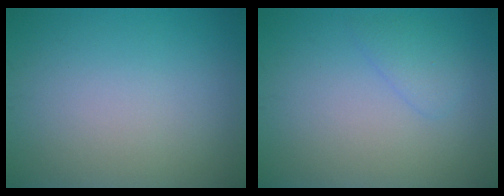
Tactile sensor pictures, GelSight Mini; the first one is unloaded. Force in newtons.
{"total": 1.6, "press": 1.6, "slide": 0.1}